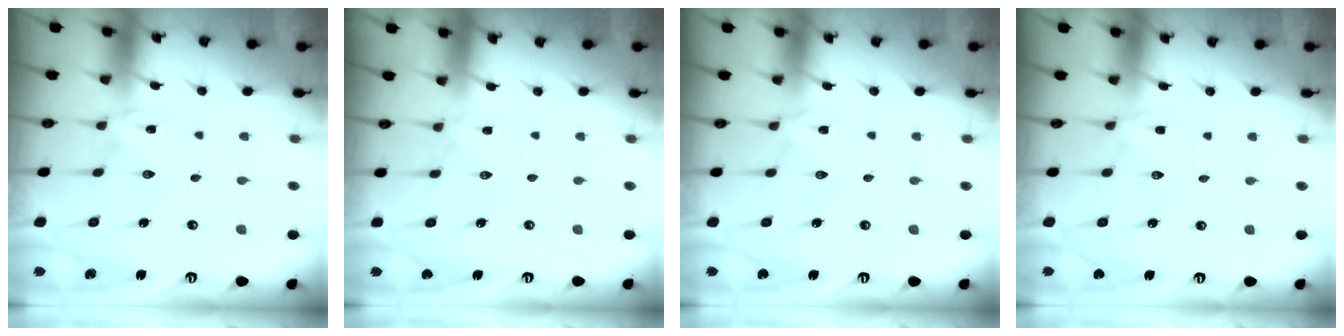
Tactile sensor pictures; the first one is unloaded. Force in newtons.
{"total": 2.7, "press": 2.7, "slide": 0.5}
{"total": 1.1, "press": 1.0, "slide": 0.3}
{"total": 1.8, "press": 1.8, "slide": 0.3}